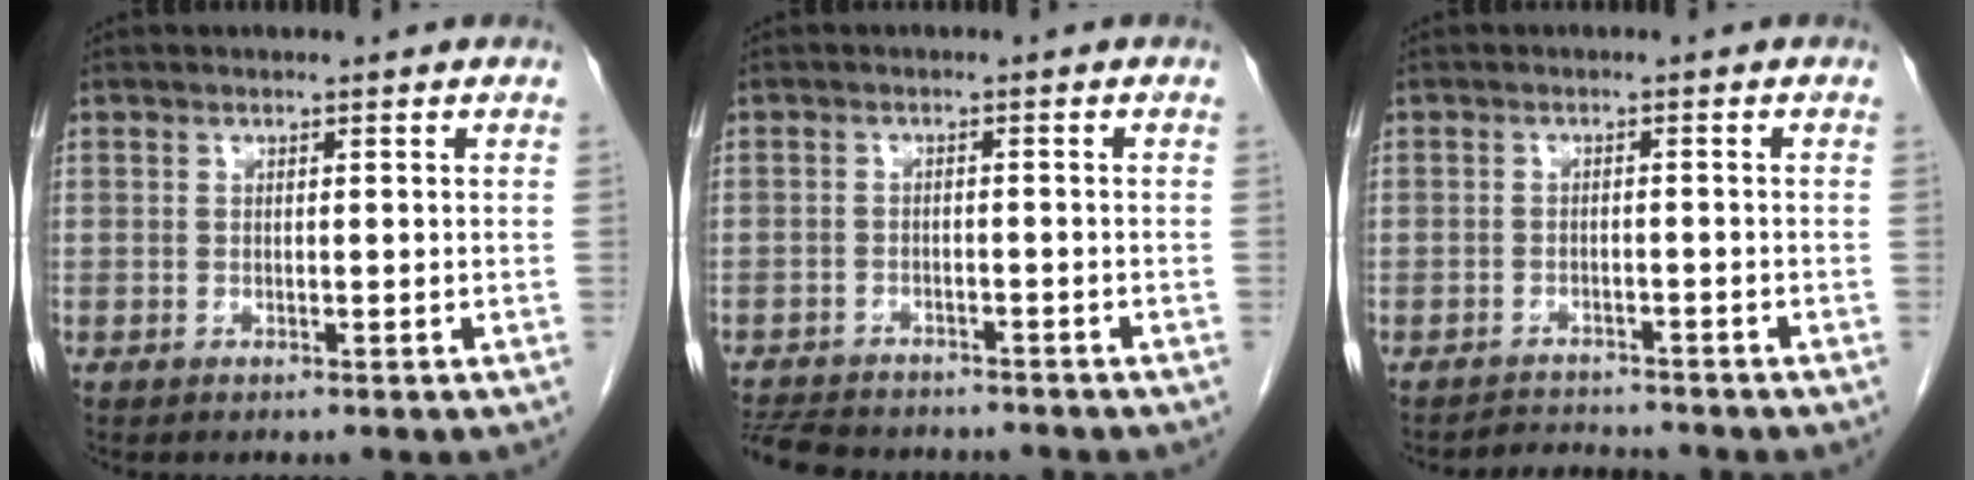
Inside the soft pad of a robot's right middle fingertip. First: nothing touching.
{"total": 11.1, "force": [-9.9, 3.3, 3.8], "torque": [-0.082, -0.005, -0.139]}
{"total": 2.9, "force": [-2.9, 0.2, -0.6], "torque": [0.009, -0.009, -0.044]}